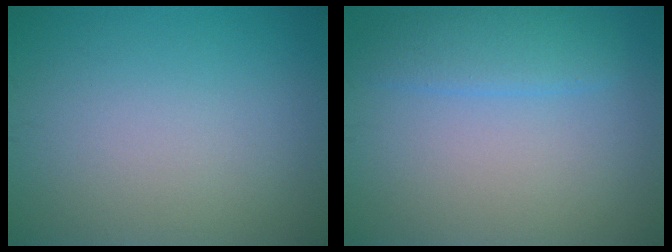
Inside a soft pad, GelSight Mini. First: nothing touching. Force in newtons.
{"total": 2.8, "press": 2.8, "slide": 0.3}